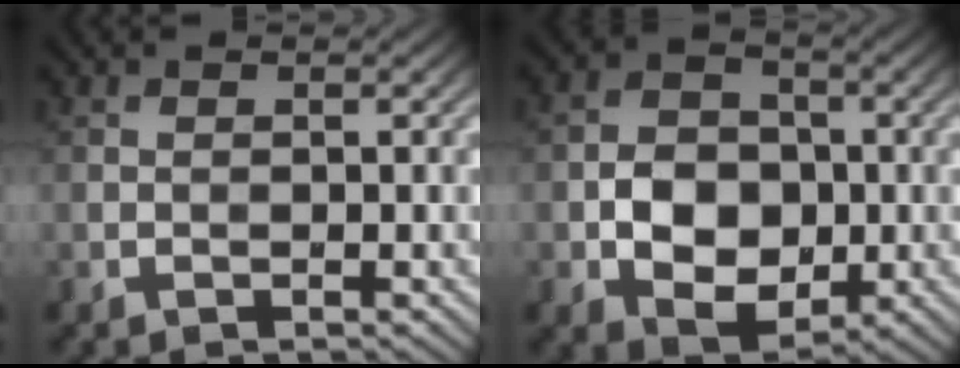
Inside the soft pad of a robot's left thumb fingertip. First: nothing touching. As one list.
[{"total": 7.3, "force": [-1.4, 5.5, 4.5], "torque": [-0.084, -0.006, -0.031]}]